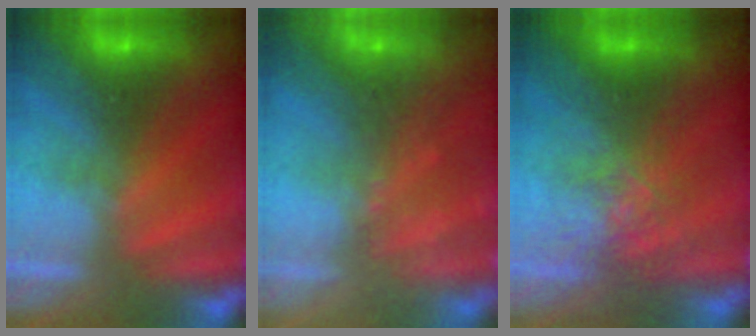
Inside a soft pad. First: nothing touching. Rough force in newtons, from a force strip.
{"total": 9.6}
{"total": 2.6}